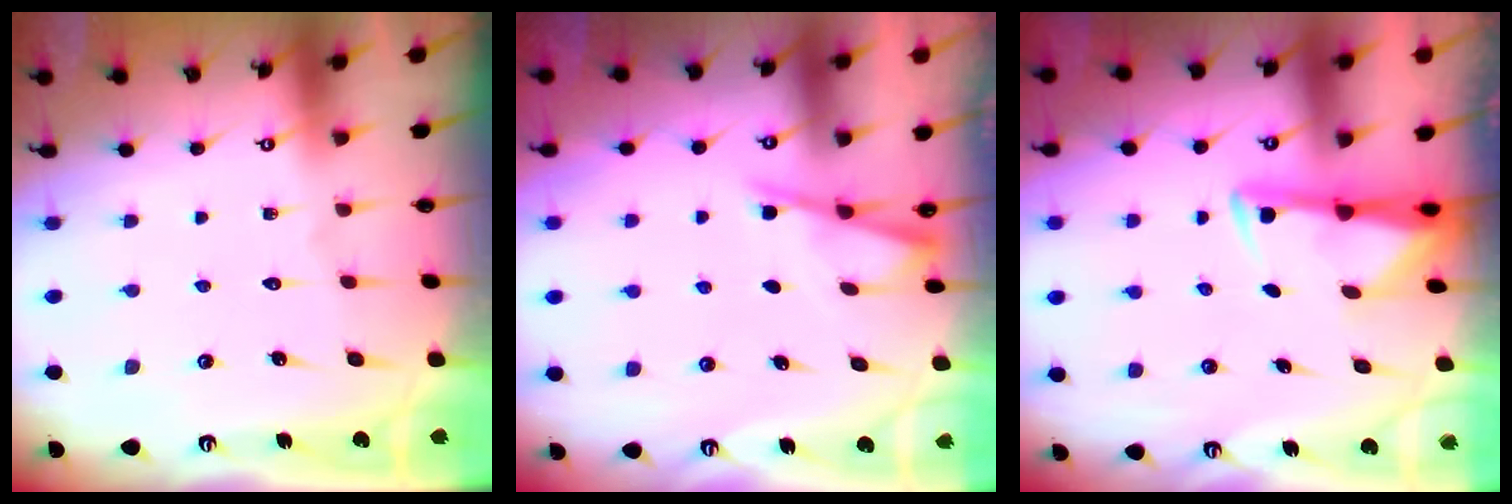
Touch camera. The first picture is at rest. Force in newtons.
{"total": 2.9, "press": 2.8, "slide": 0.4}
{"total": 2.8, "press": 2.8, "slide": 0.5}